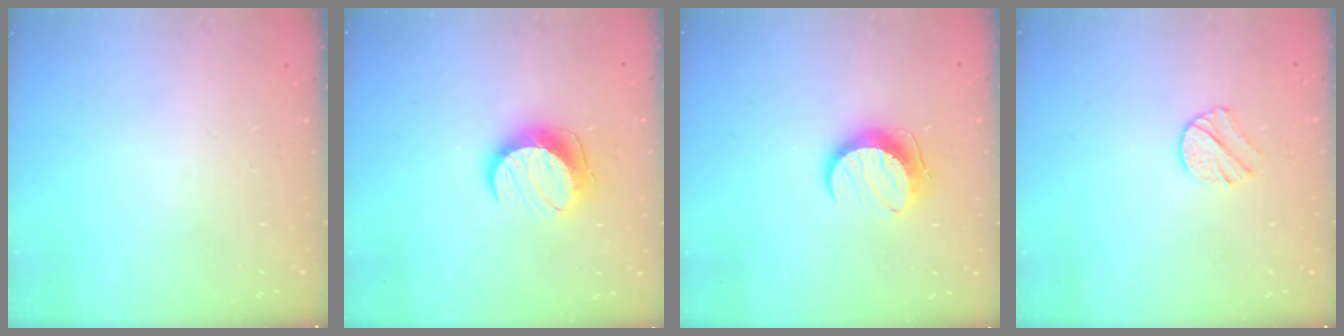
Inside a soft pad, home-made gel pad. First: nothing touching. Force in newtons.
{"total": 11.5, "press": 11.5, "slide": 0.8}
{"total": 10.1, "press": 10.0, "slide": 0.5}
{"total": 6.9, "press": 6.8, "slide": 1.2}